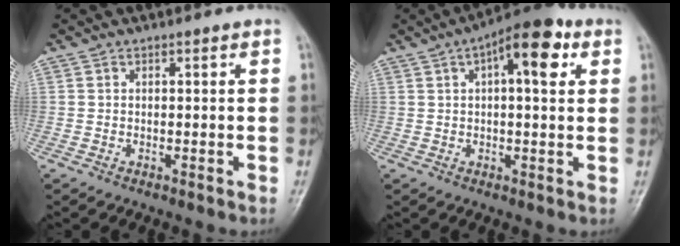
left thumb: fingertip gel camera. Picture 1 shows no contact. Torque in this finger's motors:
{"motor_torque": [0.20, 0.35, 0.22, -0.10, 0.09]}